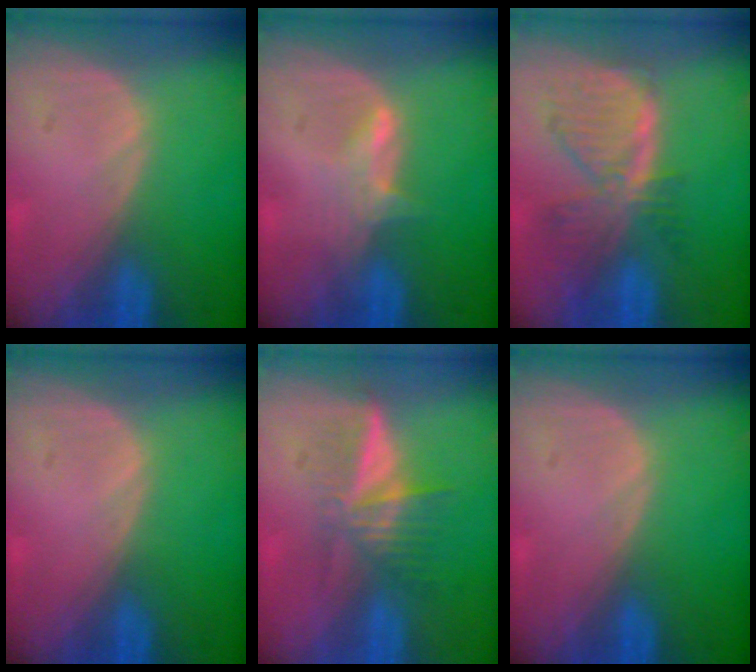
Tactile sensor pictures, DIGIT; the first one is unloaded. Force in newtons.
{"total": 2.9, "press": 2.9, "slide": 0.4}
{"total": 8.2, "press": 7.1, "slide": 4.0}
{"total": 0.0}
{"total": 6.1, "press": 5.3, "slide": 3.1}
{"total": 0.0}